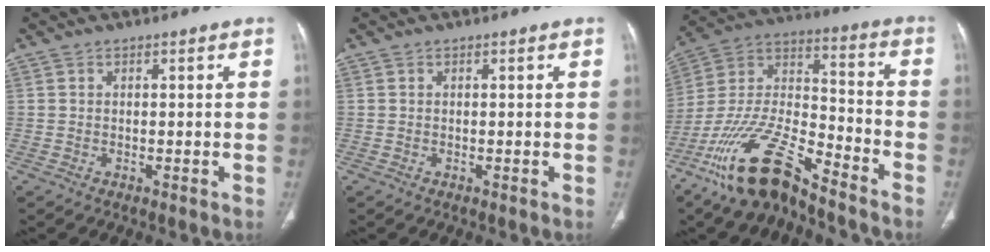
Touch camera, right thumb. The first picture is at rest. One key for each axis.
{"total": 0.0}
{"total": 18.3, "fx": -13.5, "fy": 5.1, "fz": 11.2, "tx": -0.218, "ty": 0.077, "tz": -0.253}